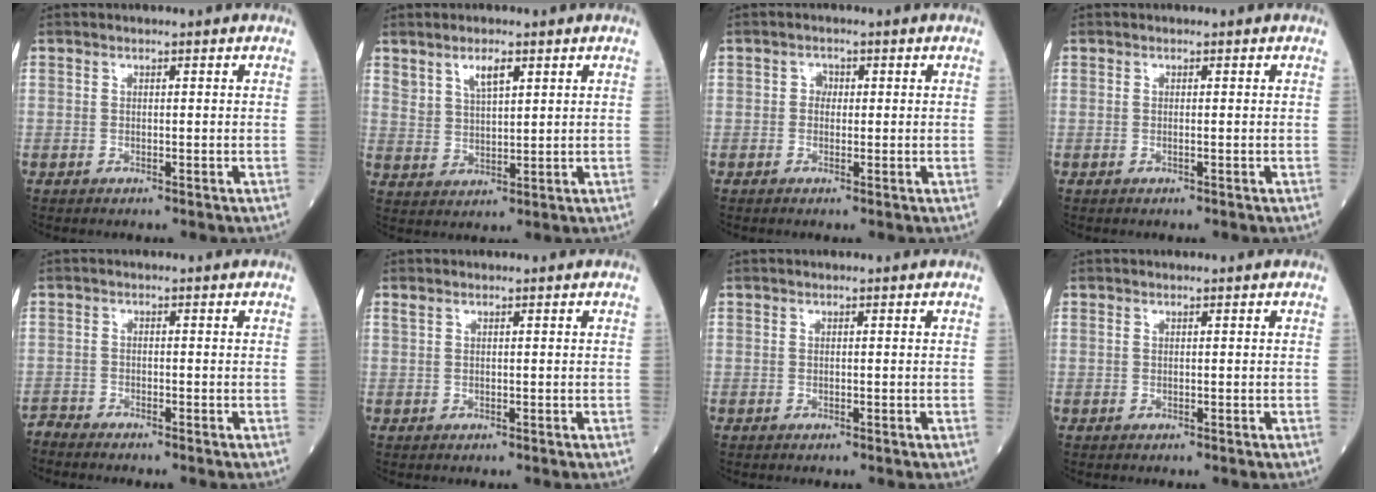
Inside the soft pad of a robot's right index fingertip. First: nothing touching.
{"total": 4.4, "force": [2.7, 1.5, 3.1], "torque": [-0.062, 0.002, 0.056]}
{"total": 1.4, "force": [0.2, 1.2, 0.8], "torque": [-0.007, 0.003, -0.001]}
{"total": 0.0}
{"total": 2.2, "force": [-2.1, -0.5, -0.2], "torque": [0.004, -0.009, -0.043]}
{"total": 0.5, "force": [0.4, 0.1, 0.3], "torque": [-0.016, 0.011, 0.012]}
{"total": 0.0}
{"total": 0.0}